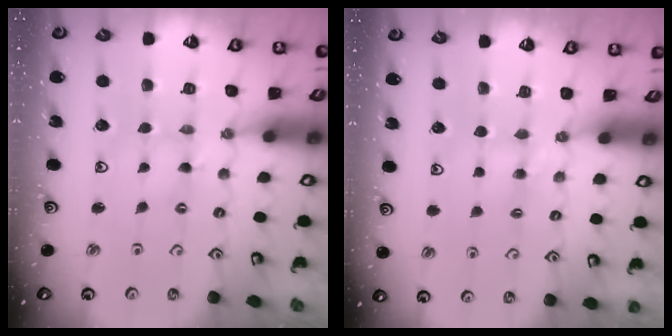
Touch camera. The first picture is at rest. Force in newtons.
{"total": 4.5, "press": 4.5, "slide": 0.7}